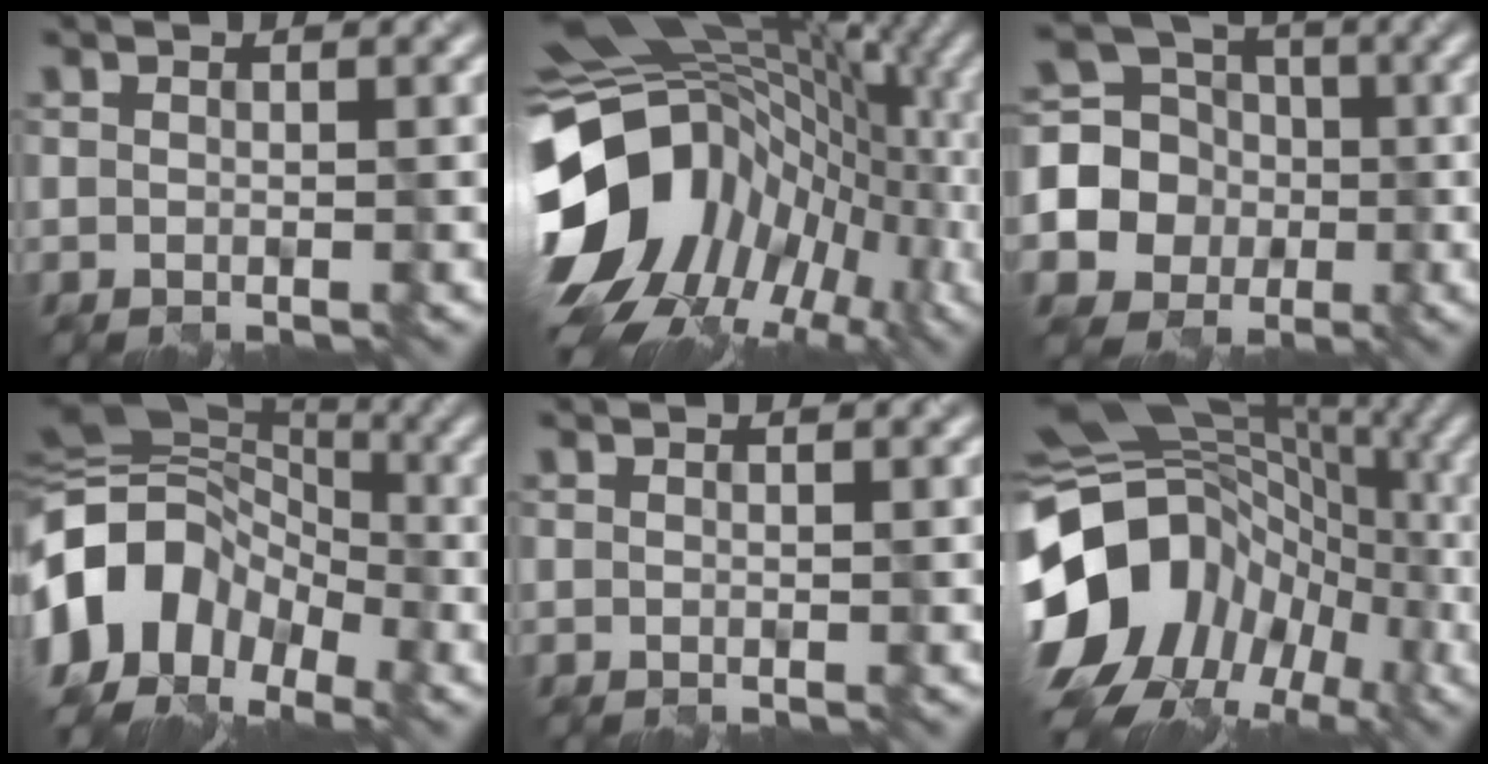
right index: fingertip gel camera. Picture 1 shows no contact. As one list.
[{"total": 15.0, "force": [-1.6, 11.6, 9.5], "torque": [-0.172, 0.000, -0.018]}, {"total": 10.0, "force": [-1.7, 9.1, 3.8], "torque": [-0.089, -0.002, -0.064]}, {"total": 13.3, "force": [-5.2, 9.7, 7.5], "torque": [-0.164, 0.005, -0.117]}, {"total": 0.0}, {"total": 13.7, "force": [-2.7, 11.0, 7.6], "torque": [-0.137, 0.007, -0.070]}]